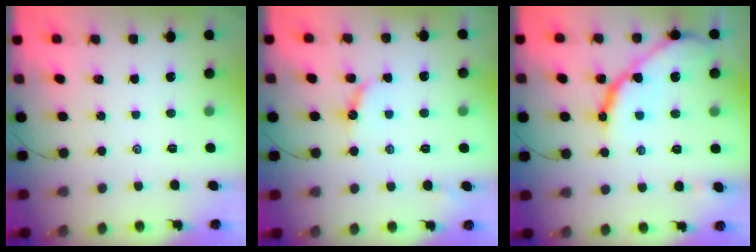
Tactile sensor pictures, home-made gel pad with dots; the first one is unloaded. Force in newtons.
{"total": 5.6, "press": 5.6, "slide": 0.6}
{"total": 13.5, "press": 13.4, "slide": 1.2}